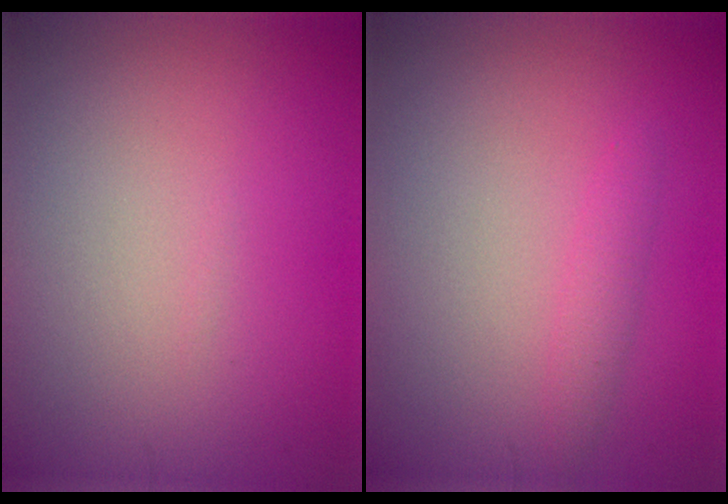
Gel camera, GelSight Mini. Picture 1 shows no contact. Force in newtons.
{"total": 1.4, "press": 1.4, "slide": 0.1}